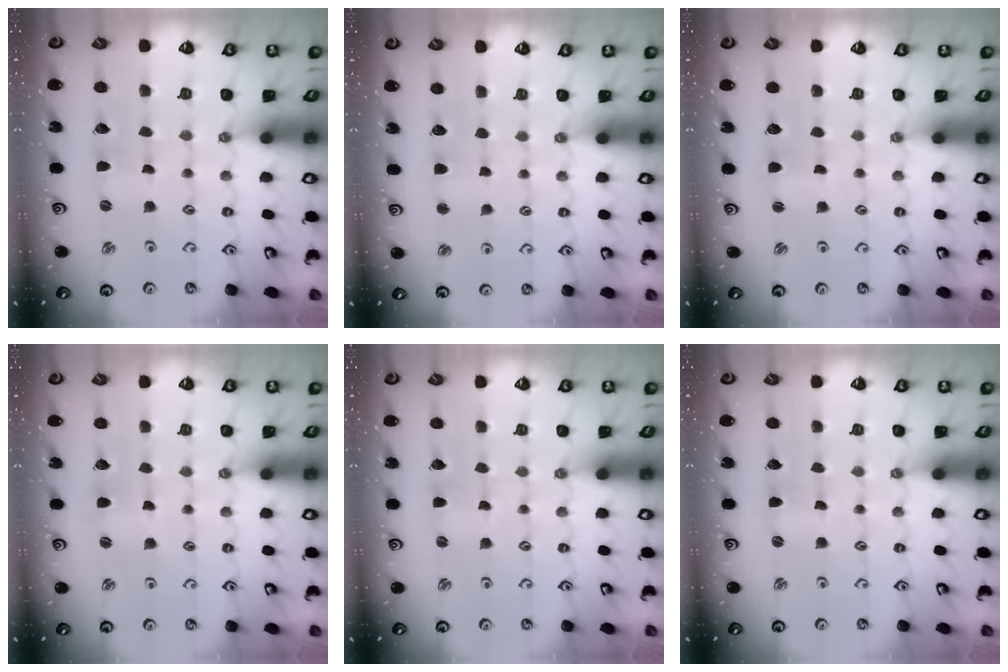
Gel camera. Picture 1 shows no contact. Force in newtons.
{"total": 2.6, "press": 2.6, "slide": 0.4}
{"total": 0.5, "press": 0.5, "slide": 0.1}
{"total": 1.8, "press": 1.8, "slide": 0.3}
{"total": 1.0, "press": 1.0, "slide": 0.1}
{"total": 0.0}